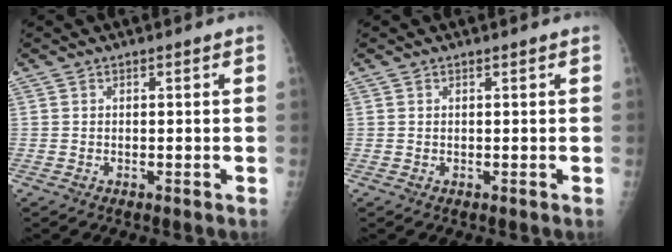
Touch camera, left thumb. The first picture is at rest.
{"total": 0.0}